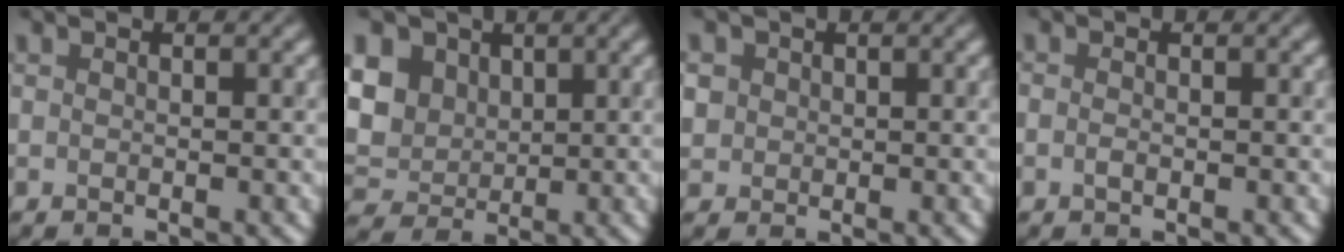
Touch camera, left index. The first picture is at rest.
{"total": 7.8, "force": [2.4, 6.3, 4.0], "torque": [-0.102, 0.021, 0.037]}
{"total": 2.2, "force": [0.5, 2.0, 0.7], "torque": [-0.028, 0.011, 0.018]}
{"total": 0.7, "force": [-0.3, 0.3, 0.5], "torque": [-0.015, 0.000, -0.008]}